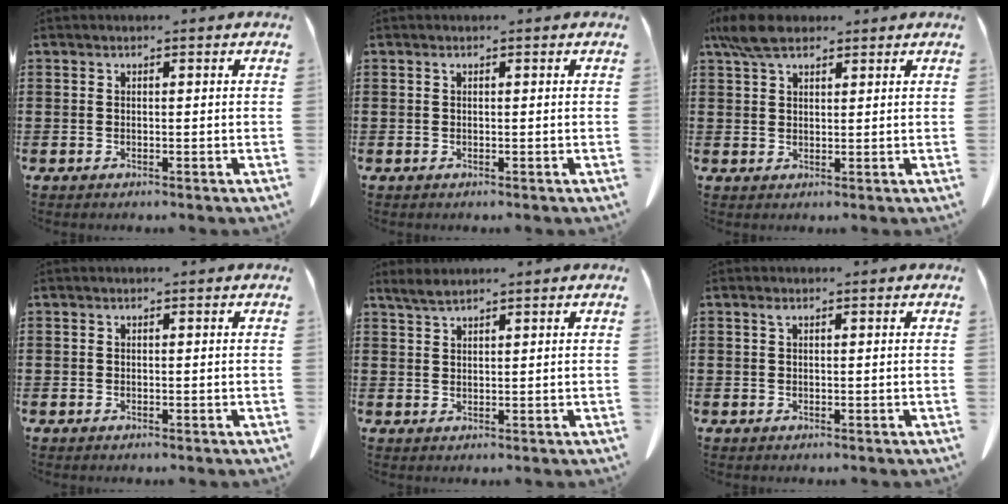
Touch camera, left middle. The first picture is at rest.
{"total": 0.0}
{"total": 5.4, "force": [3.9, 2.3, 2.9], "torque": [-0.069, 0.002, 0.075]}
{"total": 0.0}
{"total": 2.0, "force": [1.7, 0.2, 1.0], "torque": [-0.023, 0.001, 0.031]}
{"total": 0.7, "force": [0.3, 0.3, 0.5], "torque": [-0.012, 0.003, 0.005]}